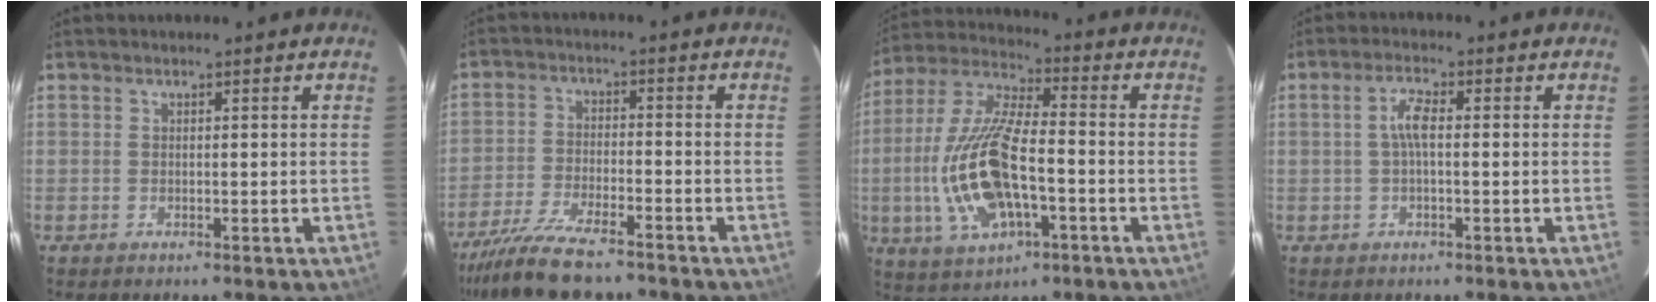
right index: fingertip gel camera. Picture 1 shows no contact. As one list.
[{"total": 13.4, "force": [-11.3, 3.1, 6.5], "torque": [-0.152, -0.025, -0.200]}, {"total": 17.5, "force": [-4.2, 7.1, 15.4], "torque": [-0.332, -0.007, -0.075]}, {"total": 3.4, "force": [0.0, 1.0, 3.3], "torque": [-0.066, 0.008, 0.000]}]